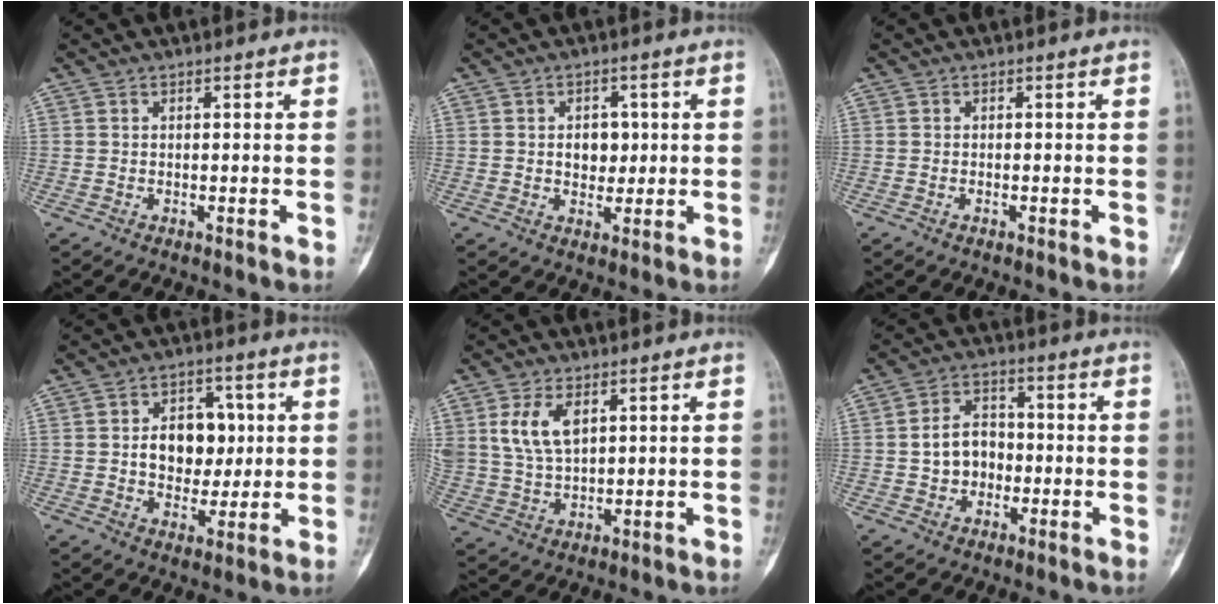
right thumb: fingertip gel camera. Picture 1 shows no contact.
{"total": 4.6, "force": [0.5, 3.5, 3.0], "torque": [-0.017, 0.001, 0.008]}
{"total": 0.0}
{"total": 10.4, "force": [1.1, 7.6, 7.0], "torque": [-0.058, 0.005, 0.020]}
{"total": 8.4, "force": [3.3, 4.7, 6.1], "torque": [-0.116, -0.009, 0.073]}
{"total": 7.3, "force": [-0.9, 5.8, 4.3], "torque": [-0.047, 0.022, -0.022]}